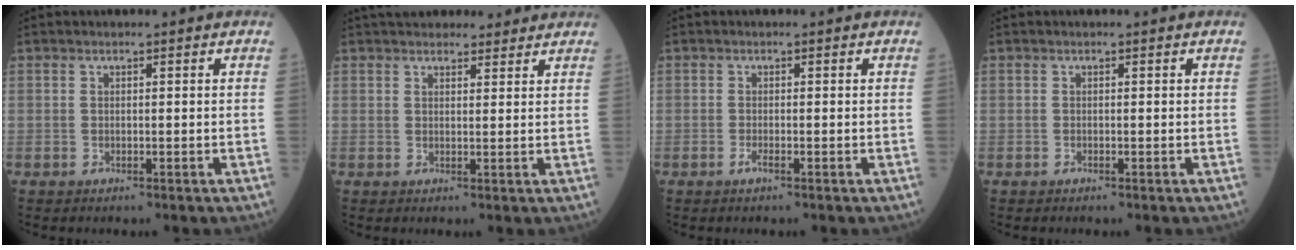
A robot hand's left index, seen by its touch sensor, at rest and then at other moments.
{"total": 9.3, "force": [8.2, 3.1, 3.0], "torque": [-0.028, 0.025, 0.109]}
{"total": 0.6, "force": [-0.4, 0.0, 0.5], "torque": [-0.012, -0.002, -0.007]}
{"total": 0.0}